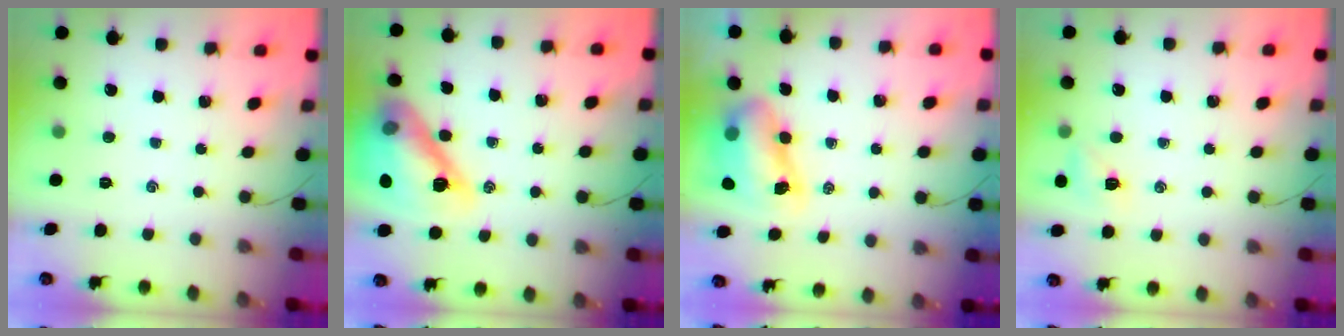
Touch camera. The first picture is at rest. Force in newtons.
{"total": 20.2, "press": 20.1, "slide": 2.2}
{"total": 9.2, "press": 9.0, "slide": 2.1}
{"total": 6.1, "press": 5.9, "slide": 1.6}